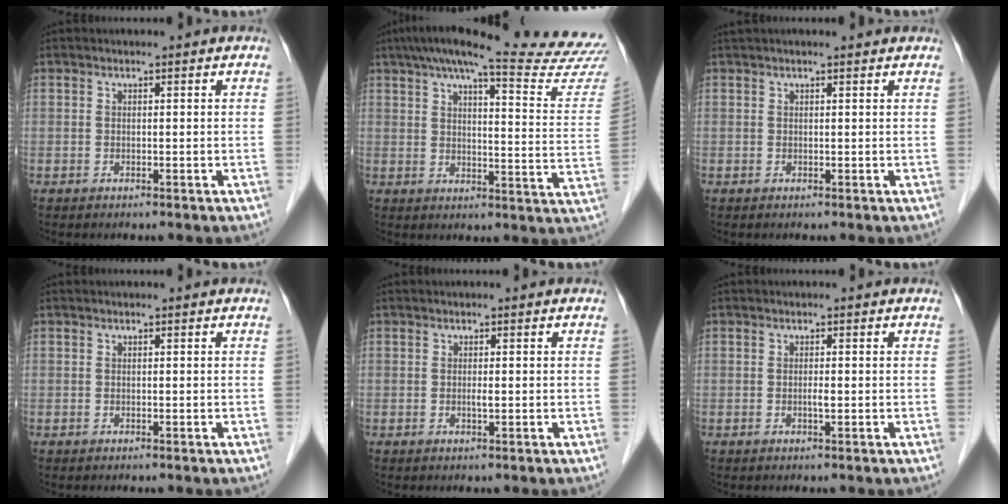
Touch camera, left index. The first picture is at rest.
{"total": 23.2, "force": [21.2, -0.3, 9.4], "torque": [-0.137, -0.064, 0.257]}
{"total": 3.6, "force": [3.3, 0.4, 1.4], "torque": [-0.019, 0.033, 0.041]}
{"total": 0.0}
{"total": 0.6, "force": [0.0, 0.0, 0.6], "torque": [-0.015, -0.002, -0.001]}
{"total": 0.8, "force": [-0.2, 0.1, 0.8], "torque": [-0.016, -0.001, -0.004]}